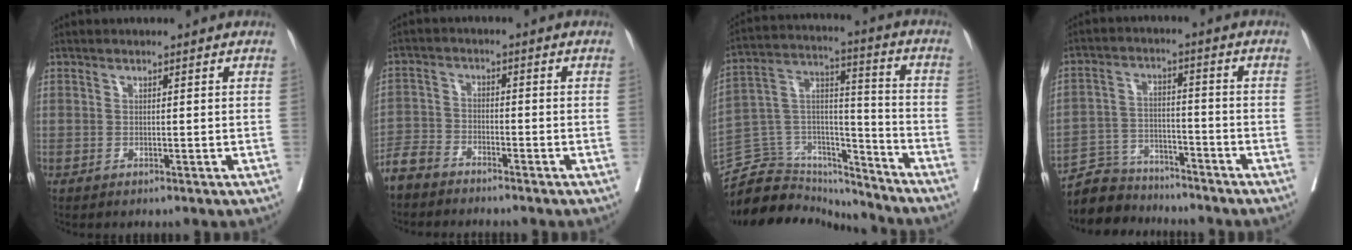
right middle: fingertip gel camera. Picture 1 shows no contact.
{"total": 4.3, "force": [-4.1, 1.4, 0.6], "torque": [-0.018, -0.008, -0.085]}
{"total": 18.6, "force": [-17.7, 5.1, 2.8], "torque": [-0.060, 0.065, -0.288]}
{"total": 8.2, "force": [-7.8, 2.7, 0.2], "torque": [-0.007, 0.019, -0.138]}